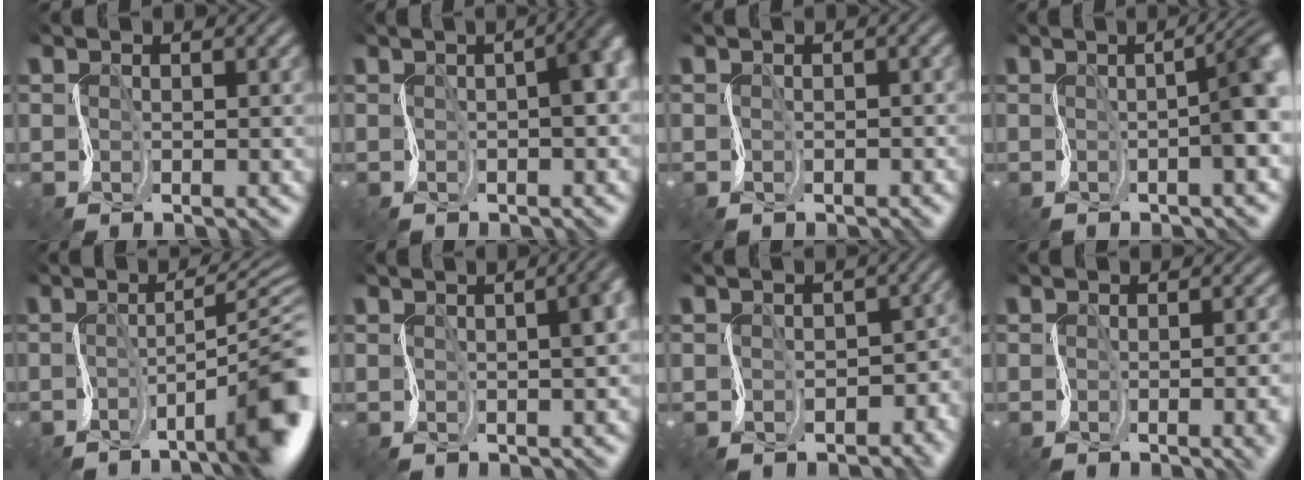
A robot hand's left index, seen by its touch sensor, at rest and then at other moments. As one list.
[{"total": 5.7, "force": [0.5, 2.4, 5.2], "torque": [-0.038, 0.021, 0.003]}, {"total": 0.6, "force": [-0.4, 0.4, 0.3], "torque": [0.000, -0.001, -0.005]}, {"total": 5.3, "force": [0.2, 1.2, 5.2], "torque": [-0.040, 0.010, 0.001]}, {"total": 9.5, "force": [-2.5, 1.9, 9.0], "torque": [-0.100, 0.009, -0.045]}, {"total": 8.6, "force": [1.3, 4.6, 7.2], "torque": [-0.036, 0.036, -0.016]}, {"total": 4.6, "force": [-2.3, 2.8, 2.9], "torque": [-0.023, -0.012, -0.035]}, {"total": 5.2, "force": [-1.2, 2.2, 4.6], "torque": [-0.020, 0.003, -0.010]}]